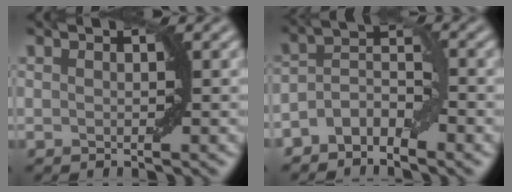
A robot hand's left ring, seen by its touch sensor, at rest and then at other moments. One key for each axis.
{"total": 3.5, "fx": -2.2, "fy": 1.7, "fz": 2.1, "tx": -0.037, "ty": 0.015, "tz": -0.044}